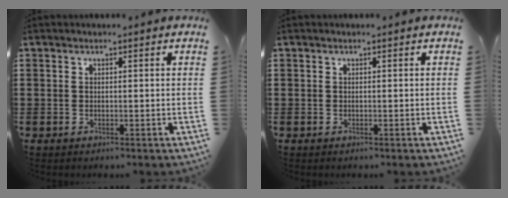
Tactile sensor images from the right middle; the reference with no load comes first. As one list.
[{"total": 0.0}]